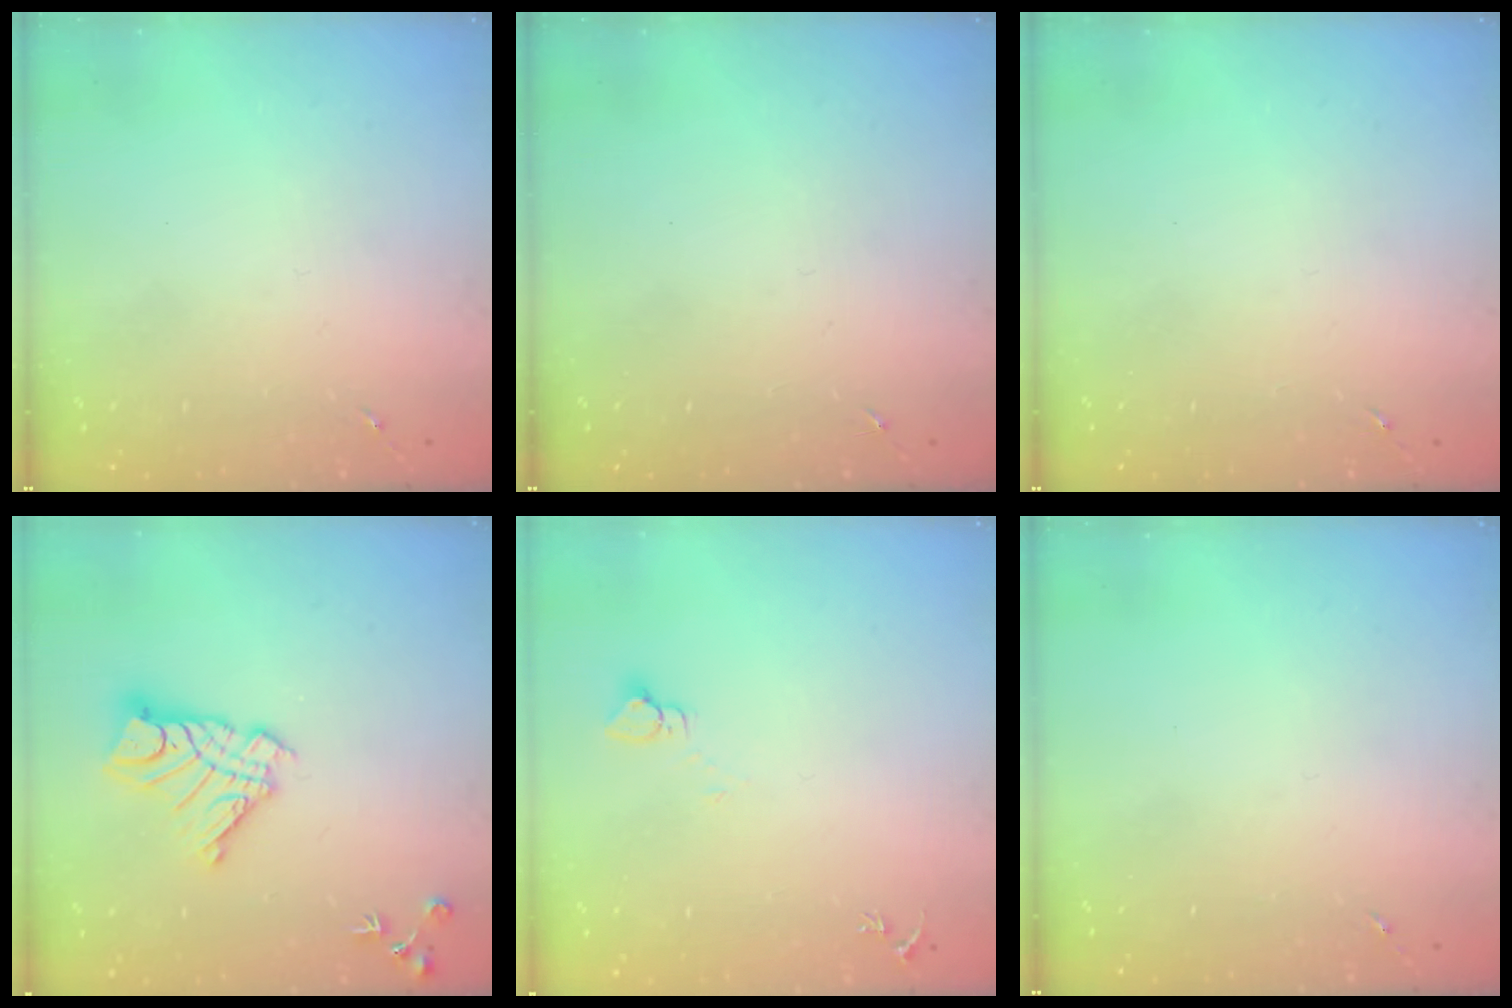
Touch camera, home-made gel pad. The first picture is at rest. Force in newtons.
{"total": 0.0}
{"total": 0.0}
{"total": 13.7, "press": 13.6, "slide": 1.2}
{"total": 2.7, "press": 2.7, "slide": 0.1}
{"total": 0.0}